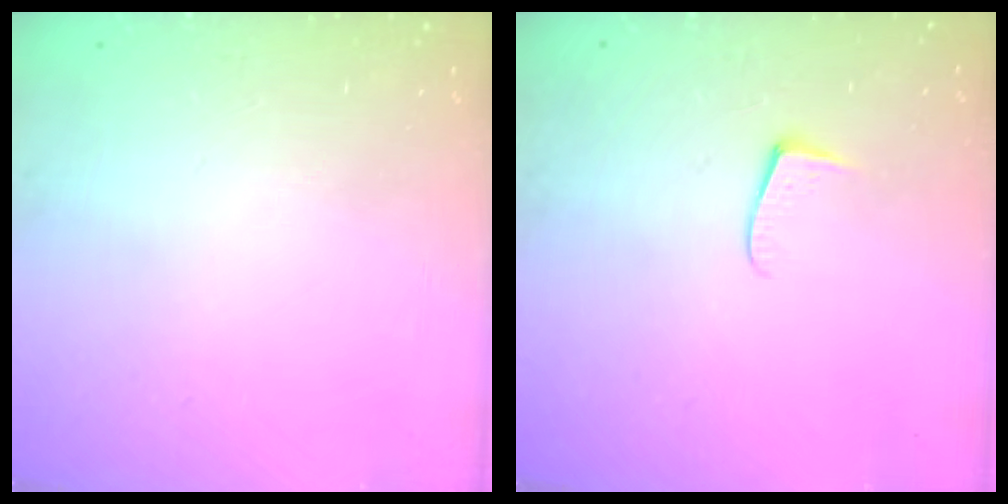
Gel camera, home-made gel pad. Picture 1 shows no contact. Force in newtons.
{"total": 4.7, "press": 4.6, "slide": 0.5}